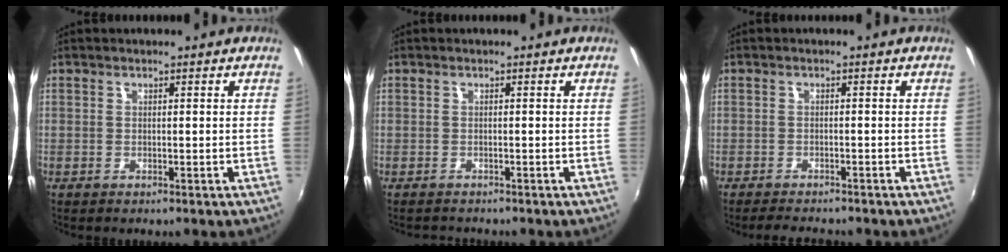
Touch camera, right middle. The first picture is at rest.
{"total": 1.2, "force": [-1.0, 0.6, -0.1], "torque": [-0.003, 0.003, -0.016]}
{"total": 4.4, "force": [-4.0, 1.0, 1.5], "torque": [-0.041, -0.007, -0.060]}